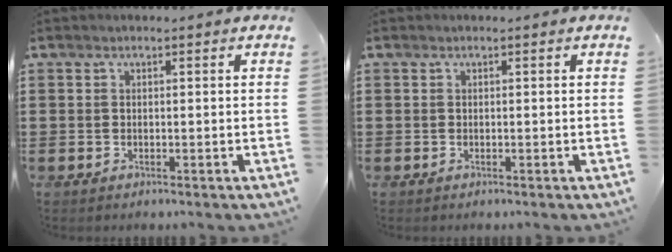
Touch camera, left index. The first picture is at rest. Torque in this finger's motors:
{"motor_torque": [0.00, 0.00, 0.00, 0.00]}